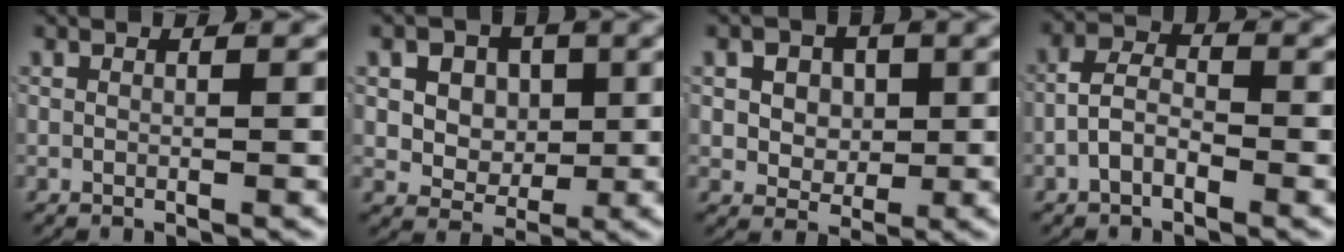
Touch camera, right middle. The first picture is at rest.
{"total": 6.4, "force": [0.0, 5.8, 2.9], "torque": [-0.059, -0.020, 0.001]}
{"total": 4.4, "force": [0.1, 3.9, 2.1], "torque": [-0.035, -0.022, 0.007]}
{"total": 2.9, "force": [-1.4, 1.8, 1.9], "torque": [-0.026, -0.003, -0.030]}